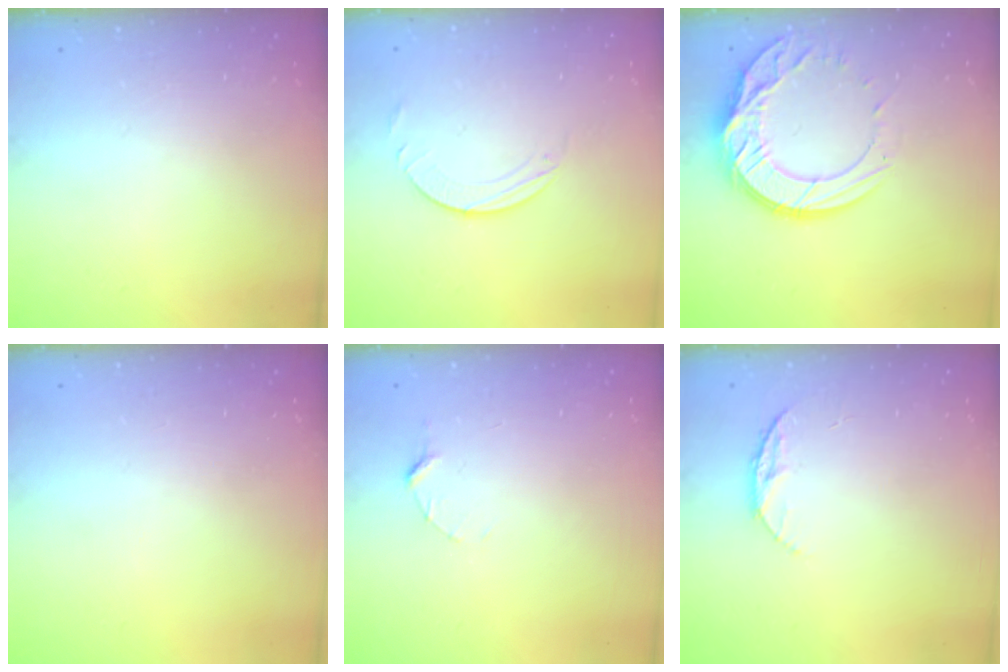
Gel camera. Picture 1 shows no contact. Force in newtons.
{"total": 2.8, "press": 2.8, "slide": 0.2}
{"total": 15.5, "press": 15.5, "slide": 1.1}
{"total": 0.0}
{"total": 2.9, "press": 2.9, "slide": 0.3}
{"total": 6.5, "press": 6.5, "slide": 0.7}